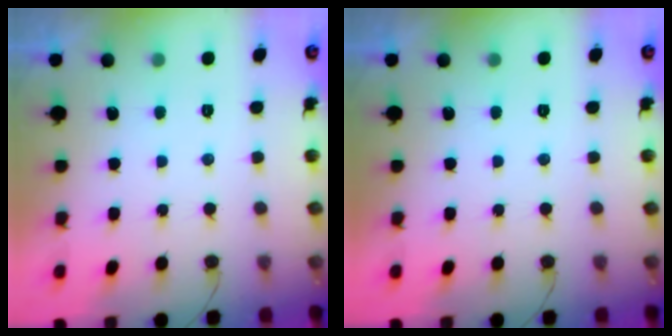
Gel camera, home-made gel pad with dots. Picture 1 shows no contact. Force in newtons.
{"total": 0.0}